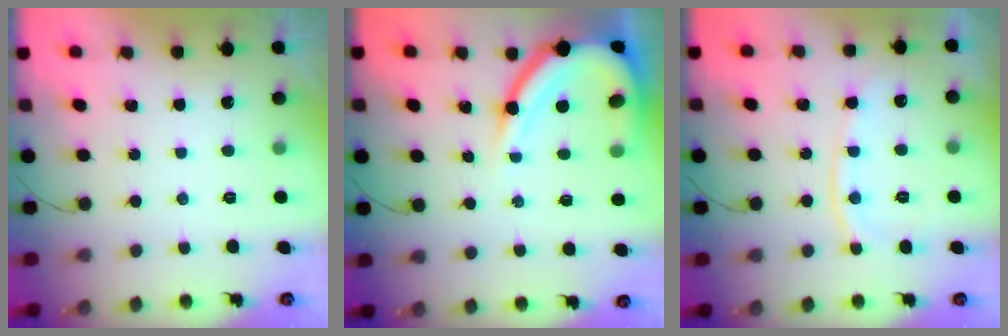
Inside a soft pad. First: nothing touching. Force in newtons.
{"total": 13.3, "press": 13.3, "slide": 1.2}
{"total": 10.8, "press": 10.7, "slide": 1.4}